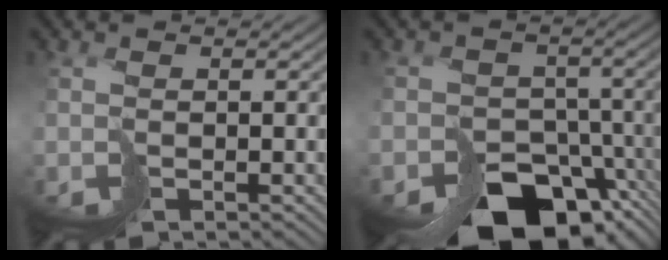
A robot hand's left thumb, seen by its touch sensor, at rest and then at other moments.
{"total": 11.2, "force": [-7.7, 6.8, 4.5], "torque": [-0.060, -0.030, -0.102]}